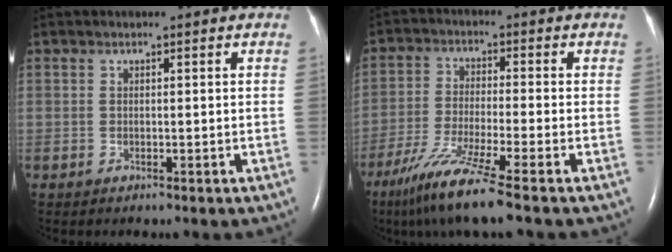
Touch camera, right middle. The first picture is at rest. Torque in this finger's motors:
{"motor_torque": [1.09, -1.05, 0.28, 0.12]}